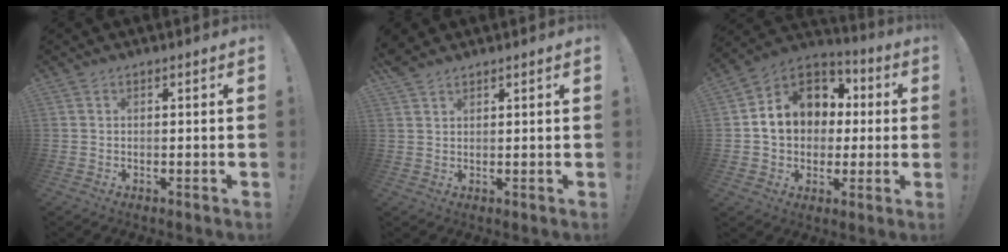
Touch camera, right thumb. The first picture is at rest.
{"total": 2.6, "force": [2.2, 1.0, 0.8], "torque": [-0.011, -0.012, 0.043]}
{"total": 13.8, "force": [2.1, 11.6, 7.2], "torque": [-0.098, 0.002, 0.048]}